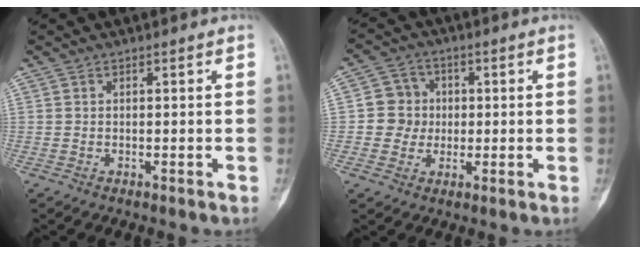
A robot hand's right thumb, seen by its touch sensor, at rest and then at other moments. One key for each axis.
{"total": 6.5, "fx": -0.1, "fy": 6.3, "fz": 1.6, "tx": 0.013, "ty": 0.012, "tz": -0.009}